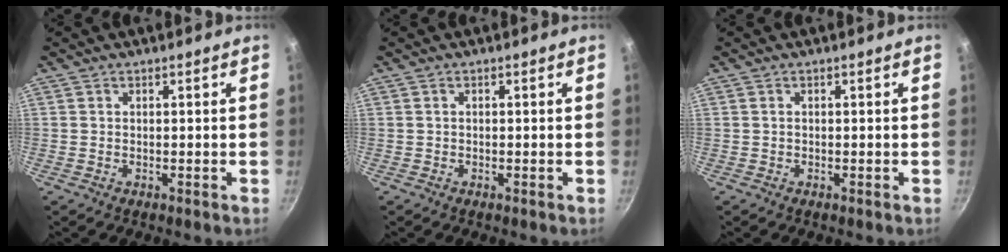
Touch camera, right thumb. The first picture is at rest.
{"total": 0.0}
{"total": 0.0}